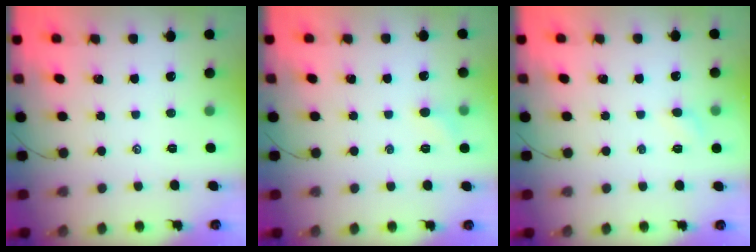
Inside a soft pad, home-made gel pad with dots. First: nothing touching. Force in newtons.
{"total": 4.4, "press": 4.1, "slide": 1.4}
{"total": 4.8, "press": 4.6, "slide": 1.3}